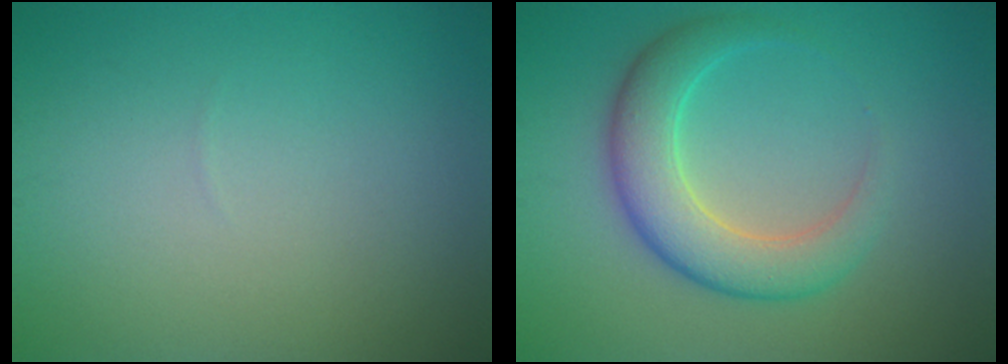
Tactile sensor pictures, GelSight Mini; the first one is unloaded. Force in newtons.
{"total": 5.4, "press": 5.4, "slide": 0.2}